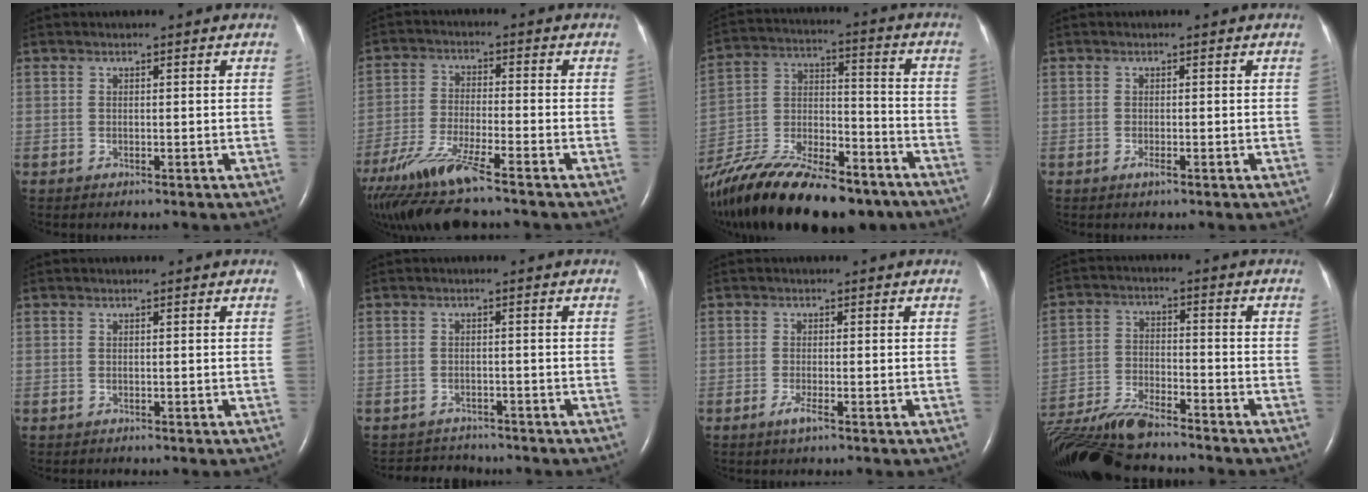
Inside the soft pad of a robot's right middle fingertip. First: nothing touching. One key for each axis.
{"total": 12.5, "fx": -9.3, "fy": 0.6, "fz": 8.2, "tx": -0.163, "ty": -0.029, "tz": -0.167}
{"total": 27.9, "fx": -20.9, "fy": 8.5, "fz": 16.4, "tx": -0.310, "ty": -0.031, "tz": -0.343}
{"total": 0.9, "fx": -0.5, "fy": 0.0, "fz": 0.7, "tx": -0.012, "ty": -0.001, "tz": -0.010}
{"total": 0.0}
{"total": 4.3, "fx": -4.2, "fy": 0.9, "fz": -0.2, "tx": 0.000, "ty": 0.000, "tz": -0.064}
{"total": 1.8, "fx": -1.0, "fy": -0.1, "fz": 1.4, "tx": -0.030, "ty": -0.004, "tz": -0.024}
{"total": 16.7, "fx": -14.8, "fy": 2.2, "fz": 7.4, "tx": -0.162, "ty": -0.022, "tz": -0.256}